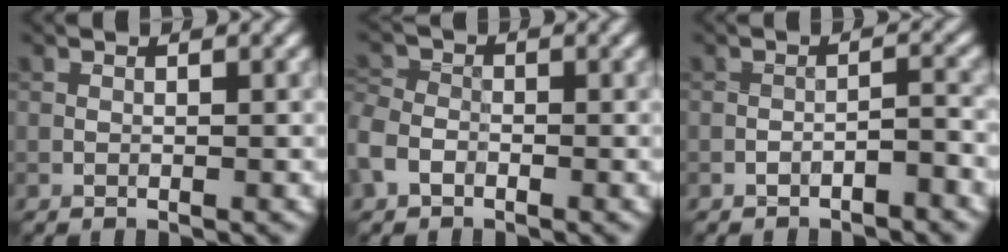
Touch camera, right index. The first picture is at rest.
{"total": 3.1, "force": [-1.6, 2.2, 1.4], "torque": [-0.035, 0.000, -0.046]}
{"total": 1.5, "force": [-1.3, 0.2, 0.7], "torque": [-0.009, 0.008, -0.022]}